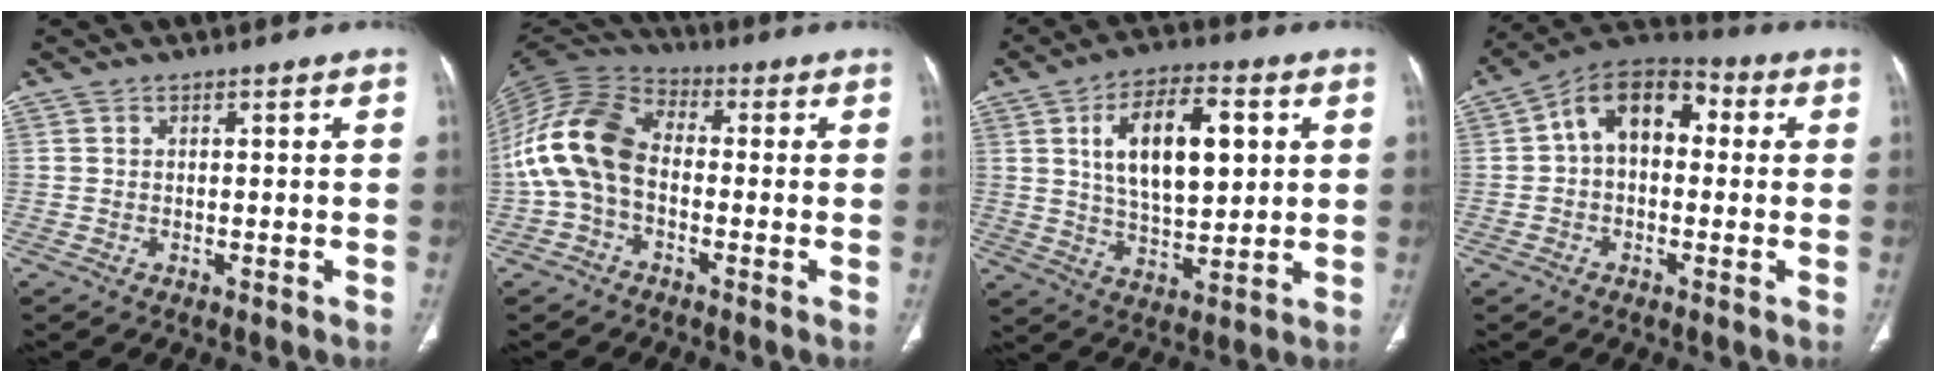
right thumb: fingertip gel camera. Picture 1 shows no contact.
{"total": 13.9, "force": [-1.5, 9.2, 10.3], "torque": [-0.212, 0.034, -0.039]}
{"total": 15.7, "force": [4.1, 7.7, 13.1], "torque": [-0.195, -0.008, 0.072]}
{"total": 12.1, "force": [1.5, 7.8, 9.1], "torque": [-0.121, 0.037, 0.009]}